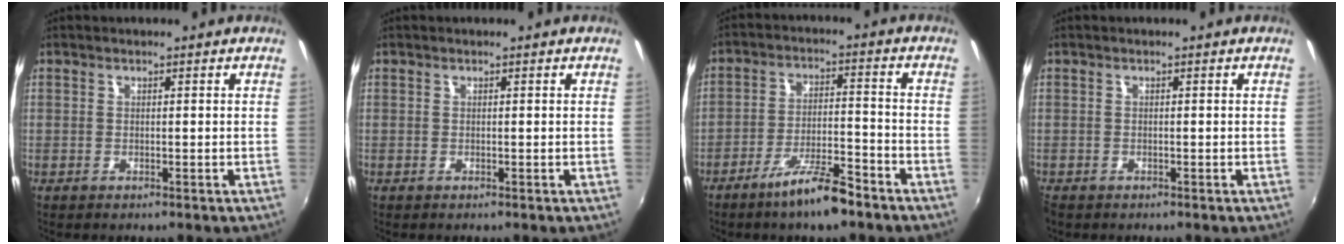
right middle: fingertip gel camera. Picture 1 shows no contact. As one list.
[{"total": 0.0}, {"total": 9.1, "force": [-6.7, 1.6, 5.8], "torque": [-0.114, 0.001, -0.112]}, {"total": 1.0, "force": [-0.9, 0.4, 0.1], "torque": [-0.008, -0.004, -0.018]}]